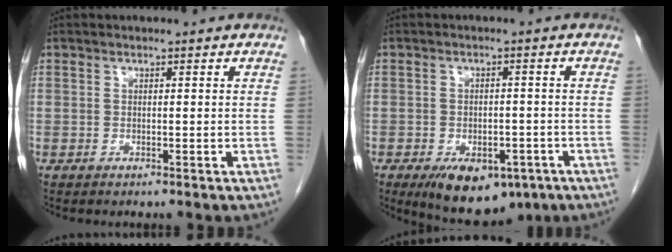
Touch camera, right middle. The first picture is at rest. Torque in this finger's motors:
{"motor_torque": [0.34, -0.76, 0.42, 0.07]}